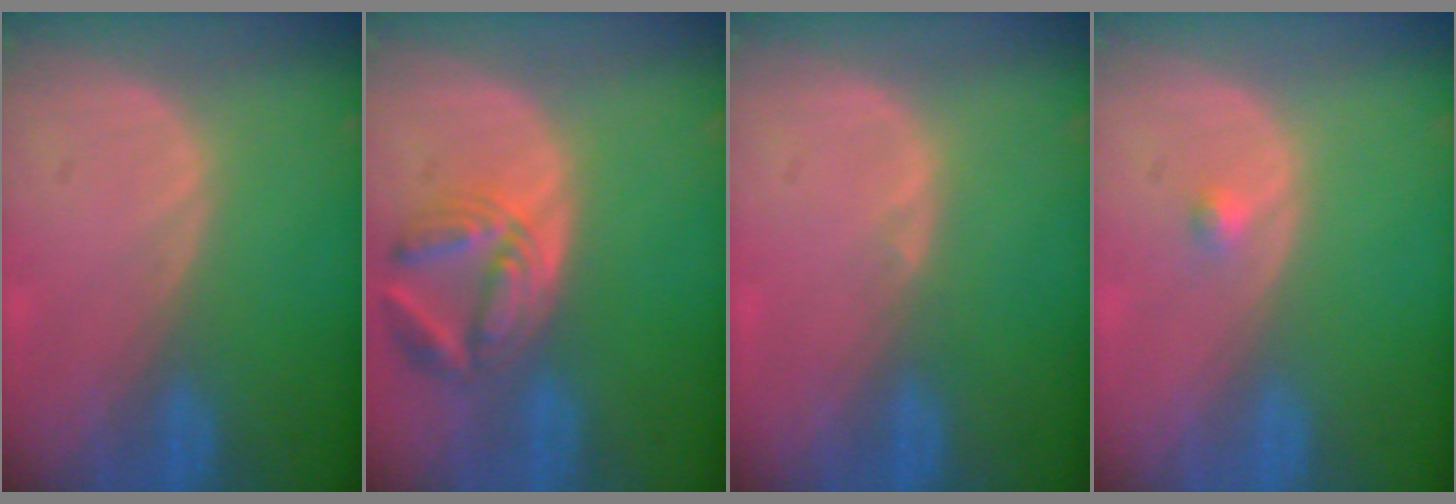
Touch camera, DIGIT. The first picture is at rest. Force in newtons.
{"total": 6.4, "press": 6.4, "slide": 0.9}
{"total": 0.6, "press": 0.5, "slide": 0.3}
{"total": 1.1, "press": 0.9, "slide": 0.5}